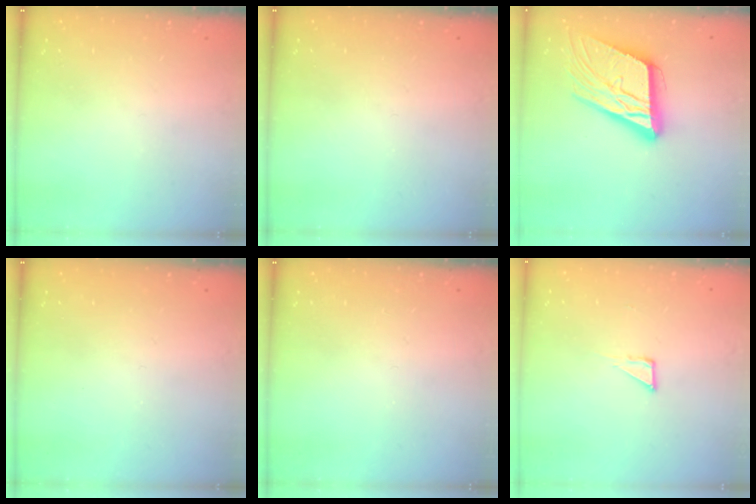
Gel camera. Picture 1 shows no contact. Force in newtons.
{"total": 0.0}
{"total": 18.5, "press": 18.2, "slide": 3.6}
{"total": 0.0}
{"total": 0.0}
{"total": 2.8, "press": 2.8, "slide": 0.2}